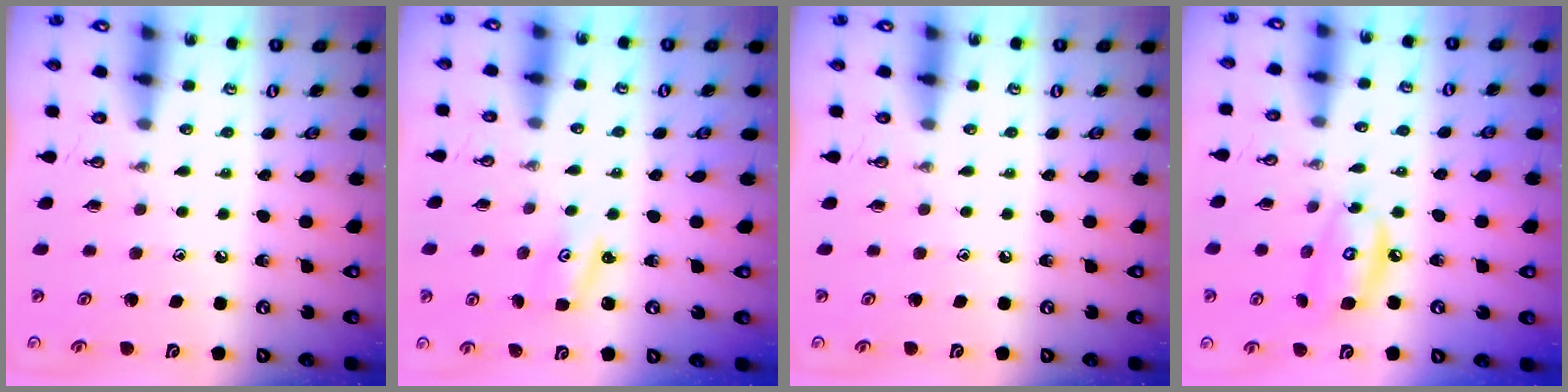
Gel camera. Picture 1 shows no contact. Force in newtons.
{"total": 1.8, "press": 1.8, "slide": 0.3}
{"total": 0.0}
{"total": 10.0, "press": 10.0, "slide": 0.9}